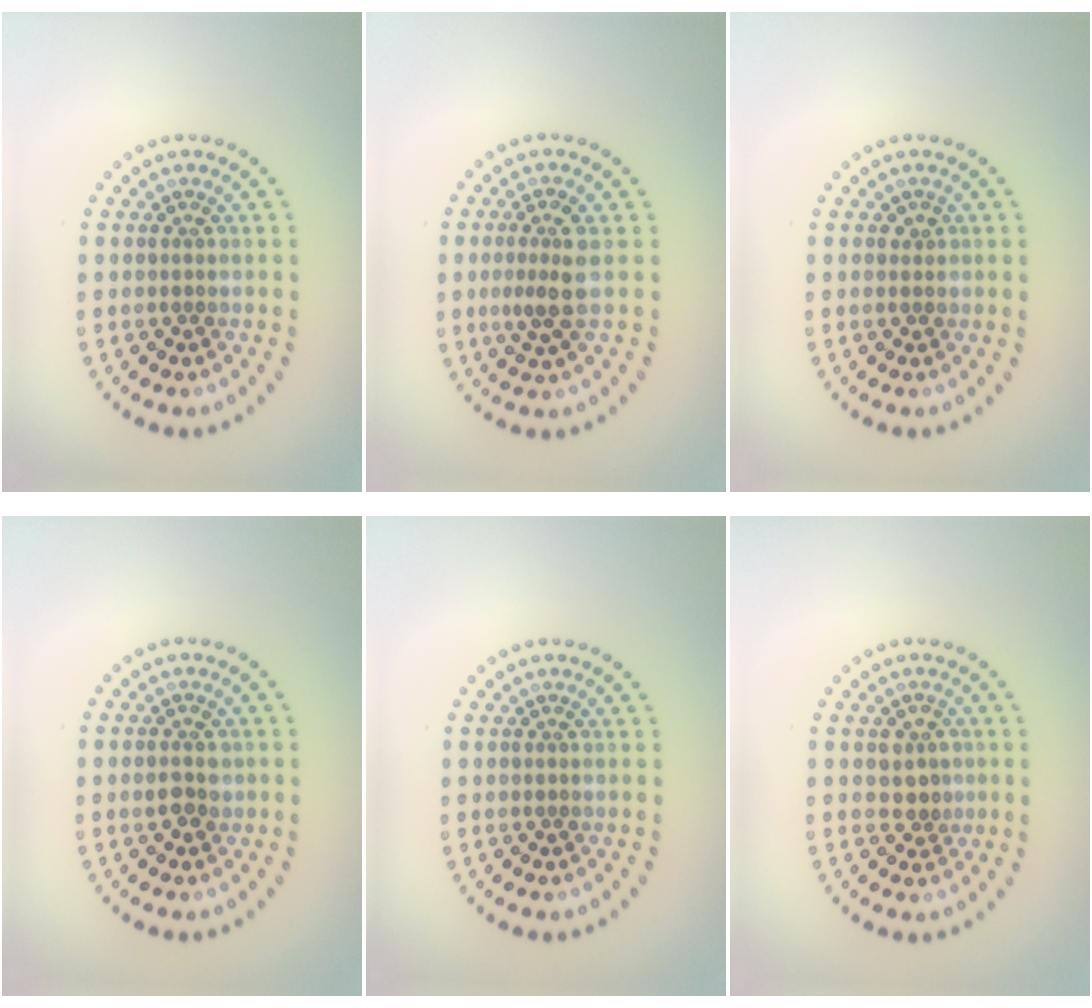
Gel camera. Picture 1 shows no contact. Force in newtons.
{"total": 2.8, "press": 2.5, "slide": 1.3}
{"total": 0.9, "press": 0.9, "slide": 0.3}
{"total": 1.9, "press": 1.9, "slide": 0.0}
{"total": 0.0}
{"total": 2.0, "press": 1.9, "slide": 0.7}